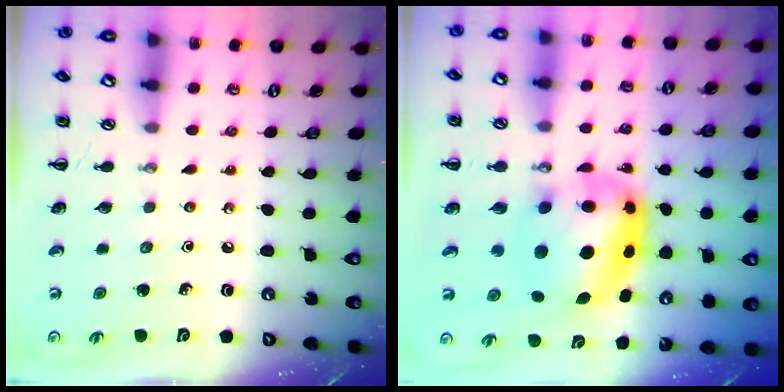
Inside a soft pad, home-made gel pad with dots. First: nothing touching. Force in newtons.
{"total": 9.5, "press": 9.1, "slide": 2.8}